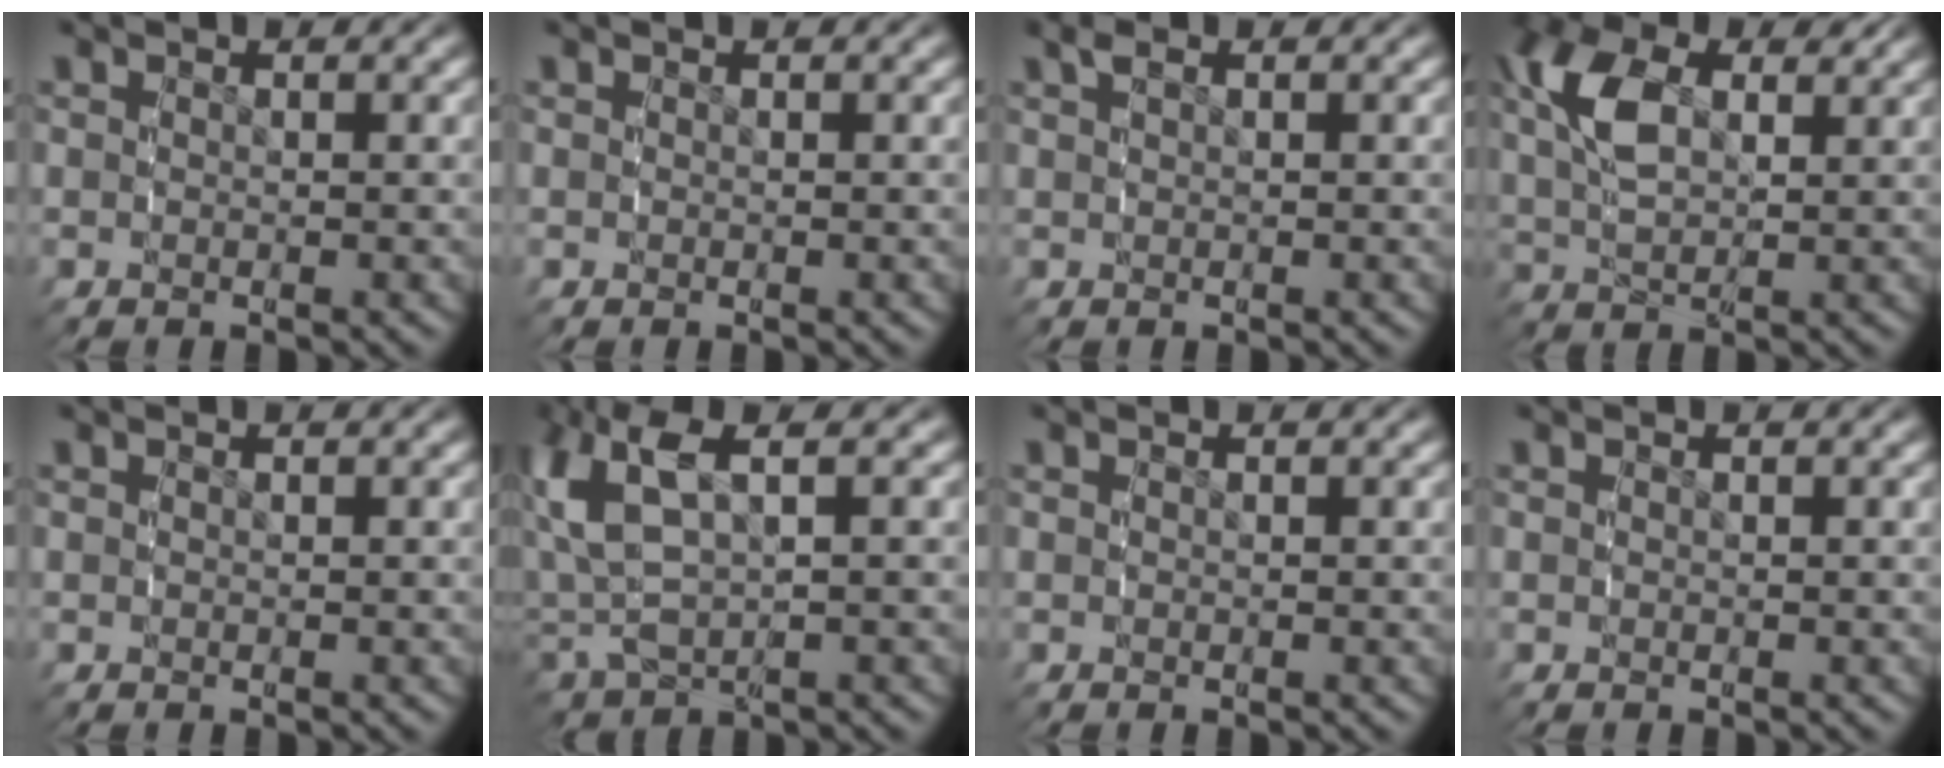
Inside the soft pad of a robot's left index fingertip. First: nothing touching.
{"total": 0.0}
{"total": 1.0, "force": [0.7, -0.1, 0.7], "torque": [-0.015, 0.004, 0.017]}
{"total": 5.5, "force": [1.9, 3.0, 4.2], "torque": [-0.093, -0.001, 0.038]}
{"total": 0.0}
{"total": 8.5, "force": [1.9, 5.4, 6.3], "torque": [-0.156, -0.001, 0.039]}
{"total": 0.0}
{"total": 0.0}